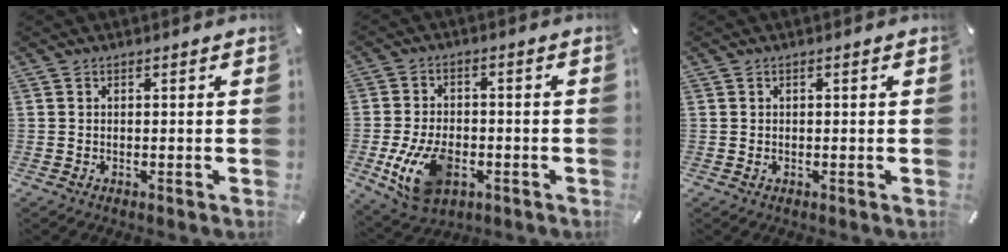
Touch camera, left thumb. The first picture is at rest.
{"total": 12.3, "force": [-3.7, 7.8, 8.7], "torque": [-0.167, -0.002, -0.064]}
{"total": 0.7, "force": [0.0, 0.3, 0.6], "torque": [-0.013, 0.000, -0.001]}